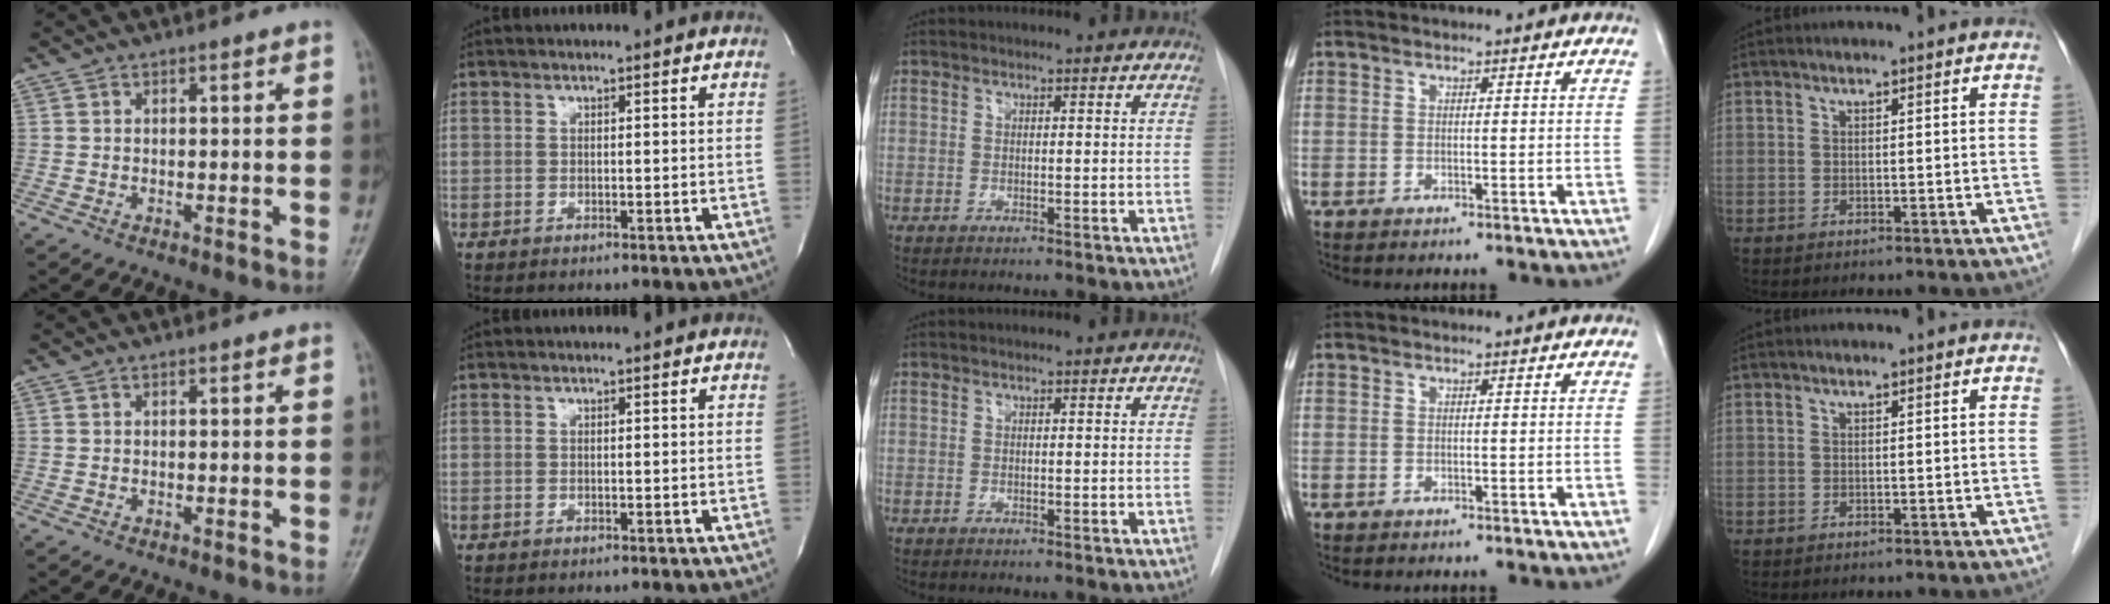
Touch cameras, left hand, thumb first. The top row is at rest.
{}